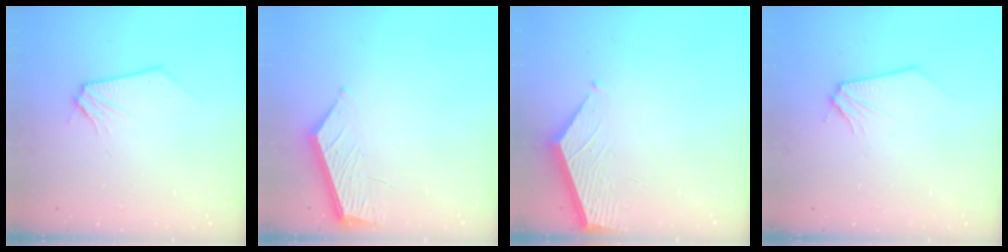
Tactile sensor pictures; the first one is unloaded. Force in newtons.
{"total": 5.4, "press": 5.4, "slide": 0.6}
{"total": 2.6, "press": 2.6, "slide": 0.3}
{"total": 0.0}